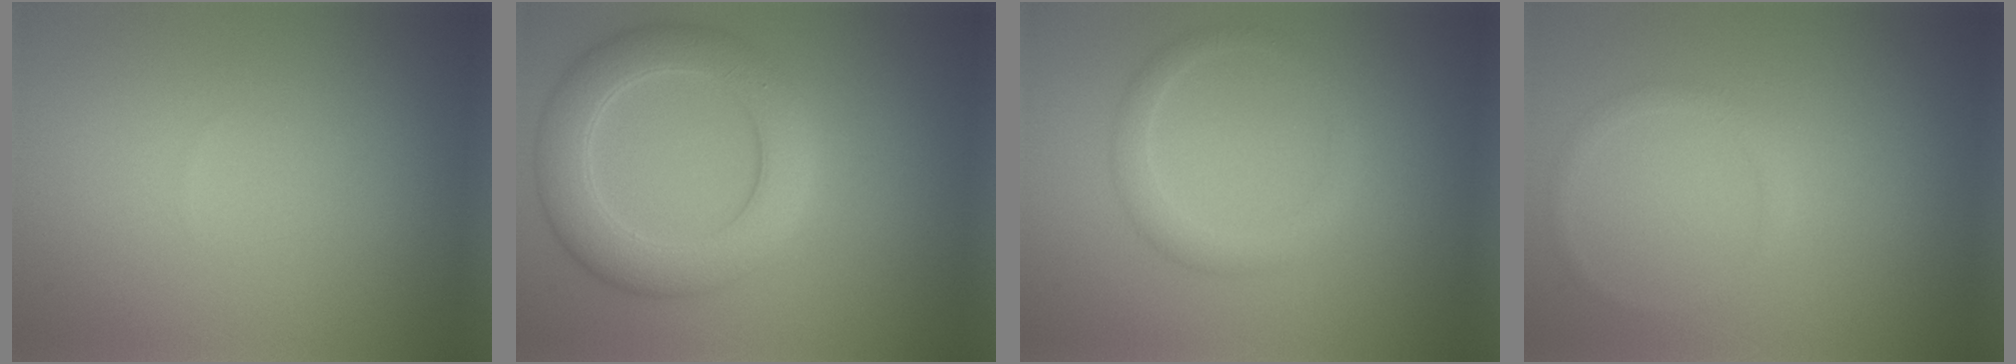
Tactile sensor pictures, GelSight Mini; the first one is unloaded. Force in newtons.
{"total": 5.9, "press": 5.9, "slide": 0.3}
{"total": 2.0, "press": 2.0, "slide": 0.1}
{"total": 0.9, "press": 0.9, "slide": 0.1}